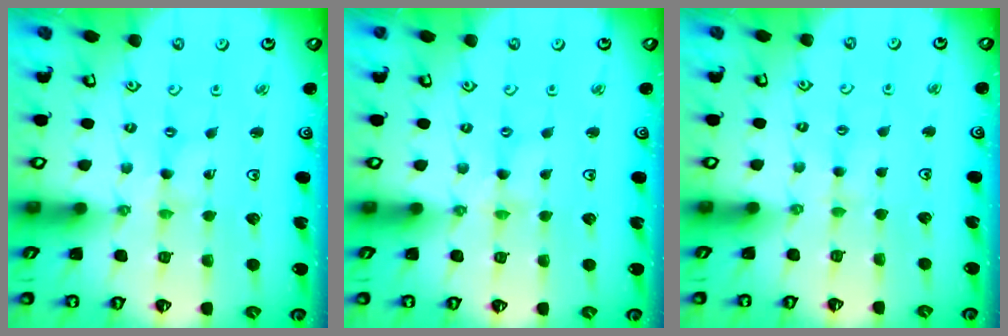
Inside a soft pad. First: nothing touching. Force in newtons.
{"total": 1.7, "press": 1.7, "slide": 0.2}
{"total": 1.9, "press": 1.9, "slide": 0.4}